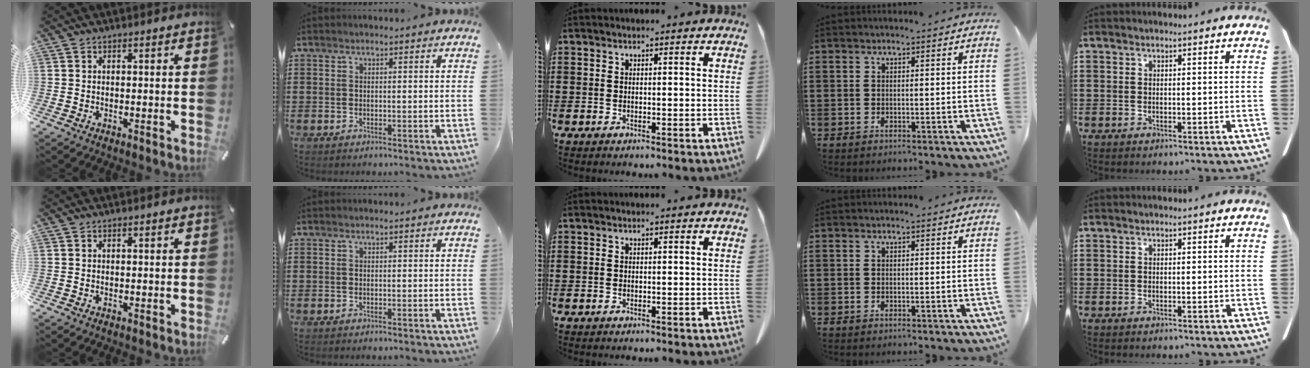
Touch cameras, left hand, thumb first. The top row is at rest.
{}